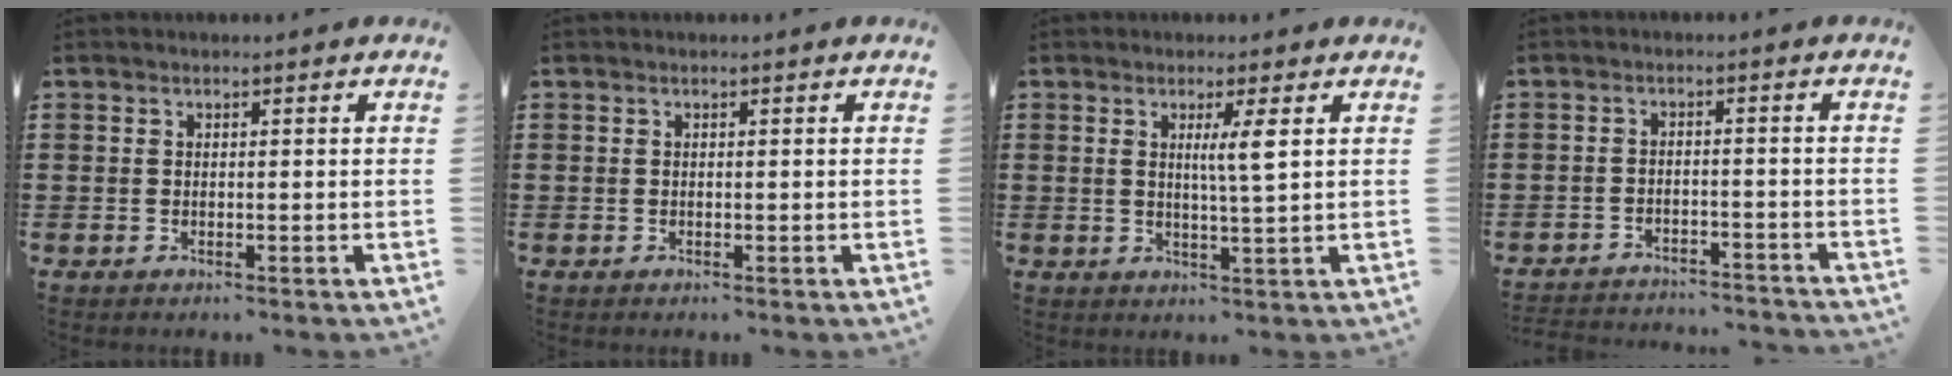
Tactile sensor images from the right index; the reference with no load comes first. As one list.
[{"total": 0.0}, {"total": 3.8, "force": [1.1, -0.2, 3.6], "torque": [-0.073, -0.005, 0.015]}, {"total": 3.0, "force": [-3.0, 0.0, 0.2], "torque": [-0.010, -0.002, -0.063]}]